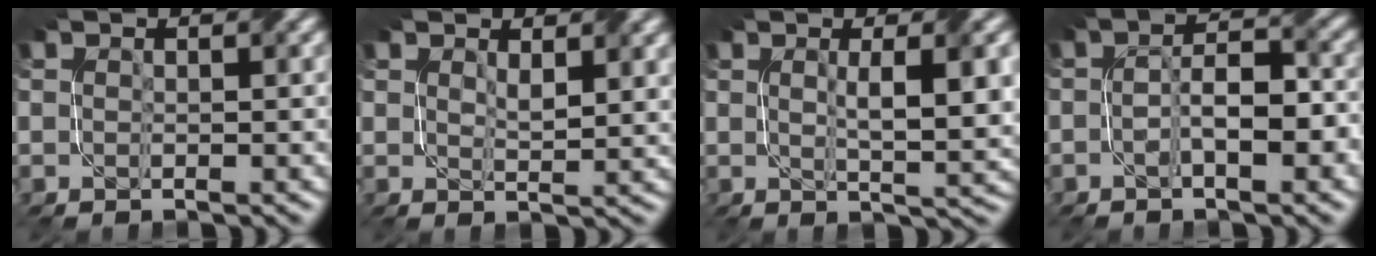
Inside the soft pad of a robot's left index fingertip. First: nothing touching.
{"total": 2.2, "force": [1.3, 0.7, 1.6], "torque": [-0.032, -0.003, 0.028]}
{"total": 6.1, "force": [1.1, 1.4, 5.9], "torque": [-0.087, 0.000, 0.022]}
{"total": 5.1, "force": [-1.4, 1.7, 4.6], "torque": [-0.076, 0.008, -0.027]}